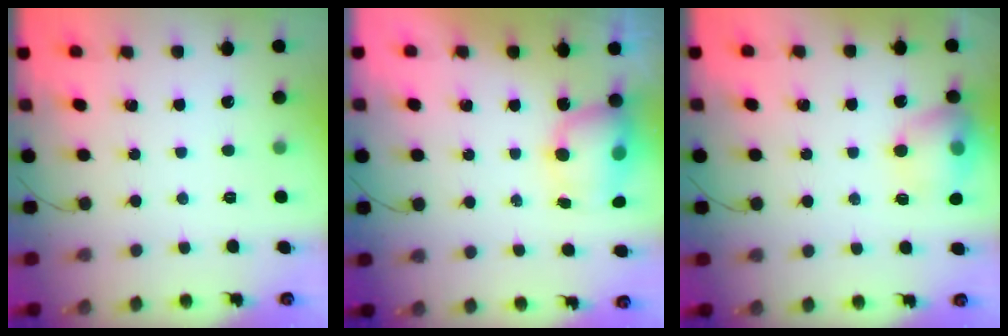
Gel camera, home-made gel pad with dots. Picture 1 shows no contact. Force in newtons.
{"total": 7.9, "press": 7.9, "slide": 0.9}
{"total": 13.1, "press": 13.0, "slide": 1.7}